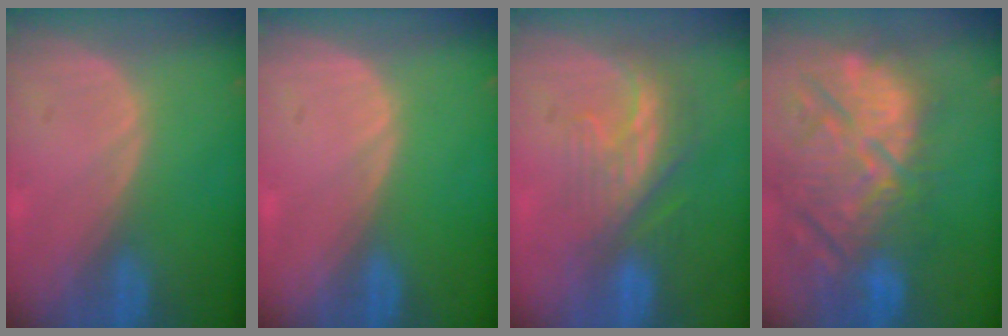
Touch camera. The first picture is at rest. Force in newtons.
{"total": 0.0}
{"total": 8.2, "press": 7.2, "slide": 4.0}
{"total": 14.8, "press": 12.9, "slide": 7.3}